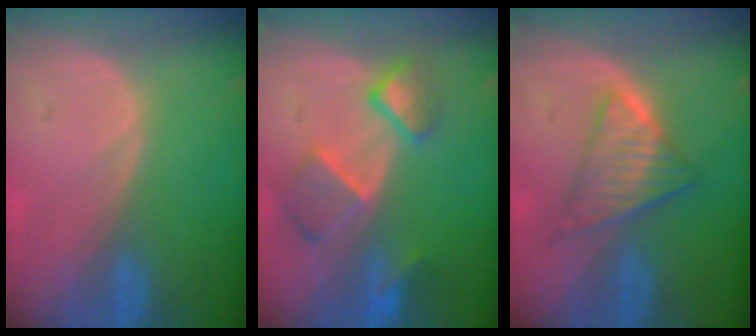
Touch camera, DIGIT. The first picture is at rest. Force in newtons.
{"total": 7.7, "press": 6.7, "slide": 3.7}
{"total": 6.2, "press": 5.7, "slide": 2.5}